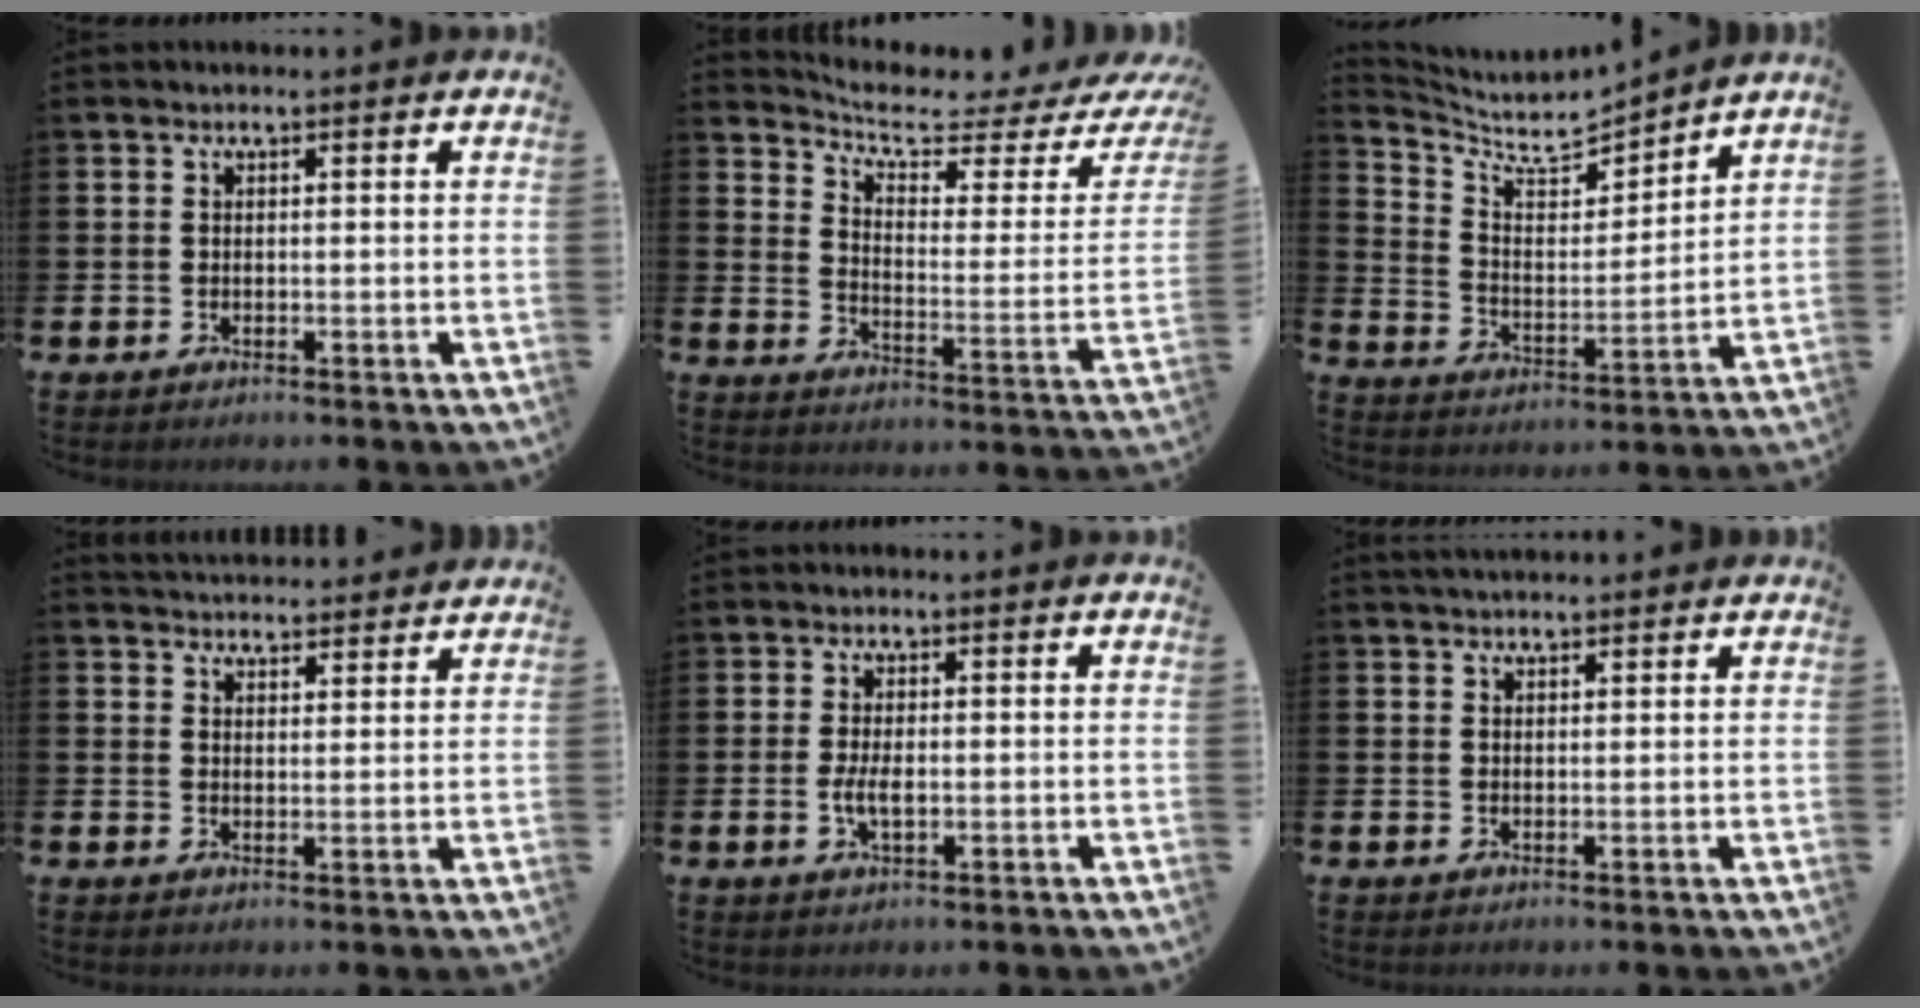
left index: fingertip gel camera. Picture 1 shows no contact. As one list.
[{"total": 5.7, "force": [4.9, 1.4, 2.5], "torque": [-0.068, -0.044, 0.075]}, {"total": 6.4, "force": [6.0, 1.5, 1.6], "torque": [-0.067, -0.052, 0.100]}, {"total": 4.2, "force": [4.2, 0.5, -0.2], "torque": [-0.005, -0.024, 0.076]}, {"total": 3.0, "force": [-0.3, 1.3, 2.6], "torque": [-0.050, 0.002, -0.007]}, {"total": 2.2, "force": [2.2, 0.4, 0.4], "torque": [-0.010, -0.003, 0.039]}]